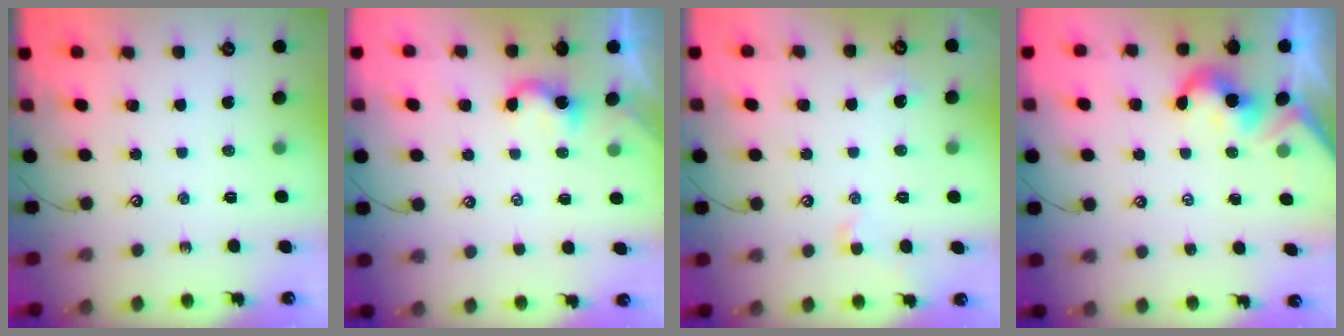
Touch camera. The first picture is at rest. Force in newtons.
{"total": 2.3, "press": 2.3, "slide": 0.2}
{"total": 1.1, "press": 1.0, "slide": 0.5}
{"total": 2.0, "press": 1.9, "slide": 0.5}